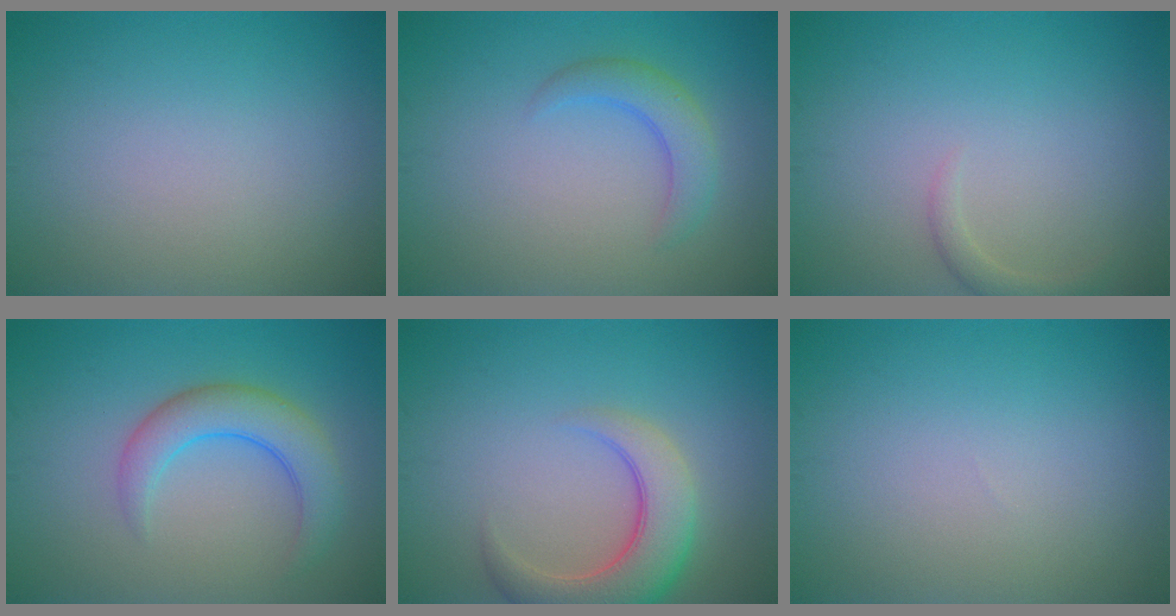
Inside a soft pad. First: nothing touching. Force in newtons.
{"total": 2.7, "press": 2.7, "slide": 0.1}
{"total": 1.2, "press": 1.2, "slide": 0.1}
{"total": 4.2, "press": 4.2, "slide": 0.3}
{"total": 5.8, "press": 5.8, "slide": 0.5}
{"total": 0.0}